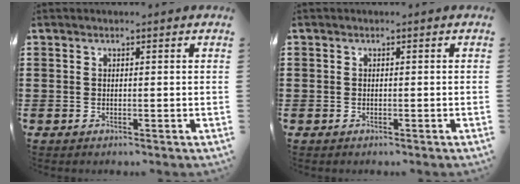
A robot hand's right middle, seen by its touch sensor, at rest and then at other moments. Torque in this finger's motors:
{"motor_torque": [-1.92, 0.22, -1.05, -0.21]}